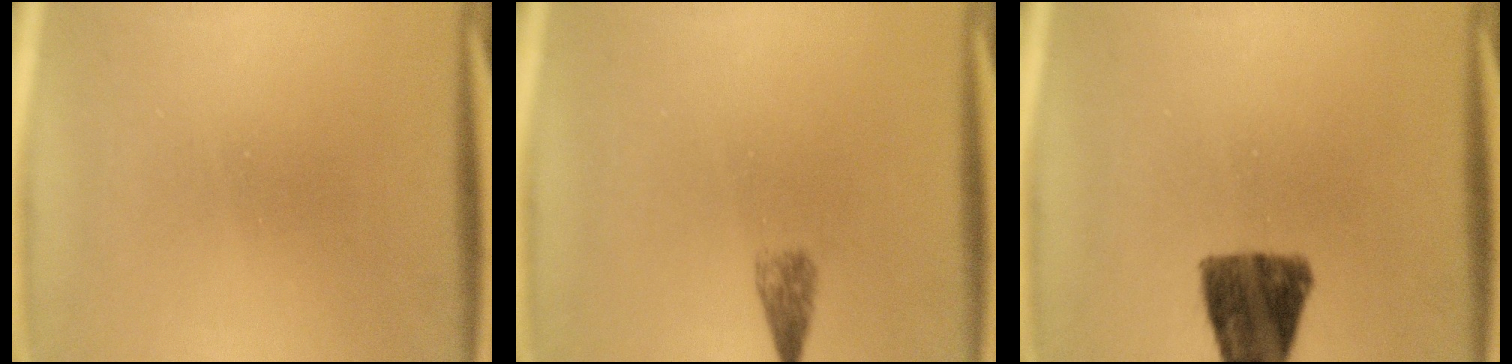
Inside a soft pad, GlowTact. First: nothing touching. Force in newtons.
{"total": 1.4}
{"total": 10.3}